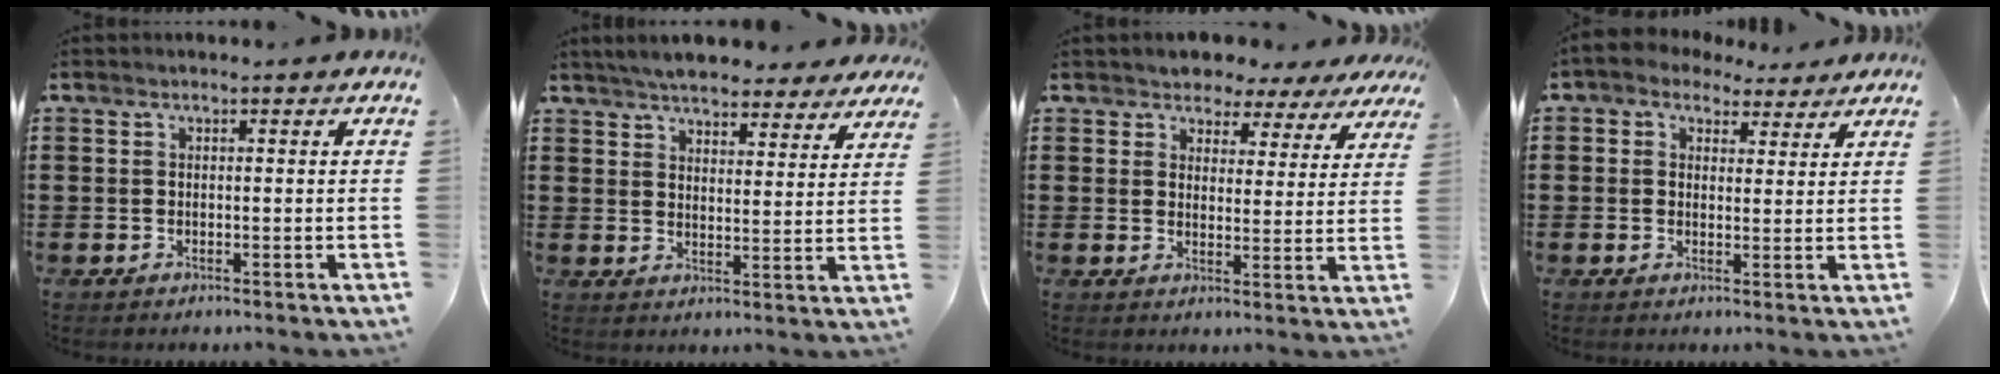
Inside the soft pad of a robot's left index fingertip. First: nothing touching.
{"total": 5.3, "force": [5.2, 0.7, 1.2], "torque": [-0.044, -0.015, 0.094]}
{"total": 3.5, "force": [3.1, 1.7, 0.0], "torque": [-0.023, -0.010, 0.051]}
{"total": 2.7, "force": [1.8, 1.9, 0.8], "torque": [-0.025, 0.003, 0.032]}